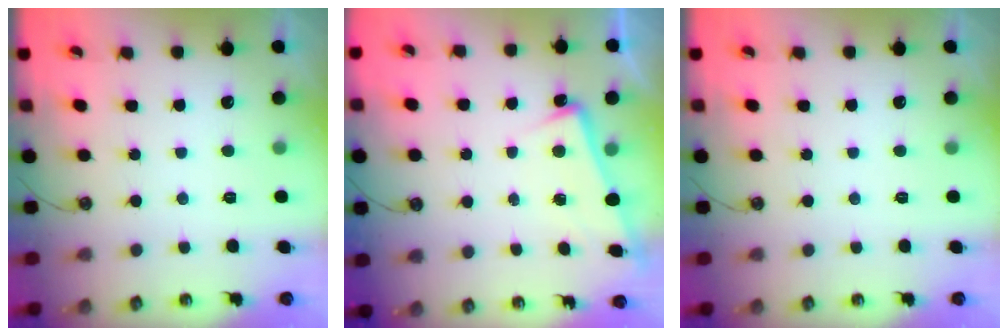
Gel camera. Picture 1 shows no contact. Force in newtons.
{"total": 5.9, "press": 5.8, "slide": 0.6}
{"total": 0.0}